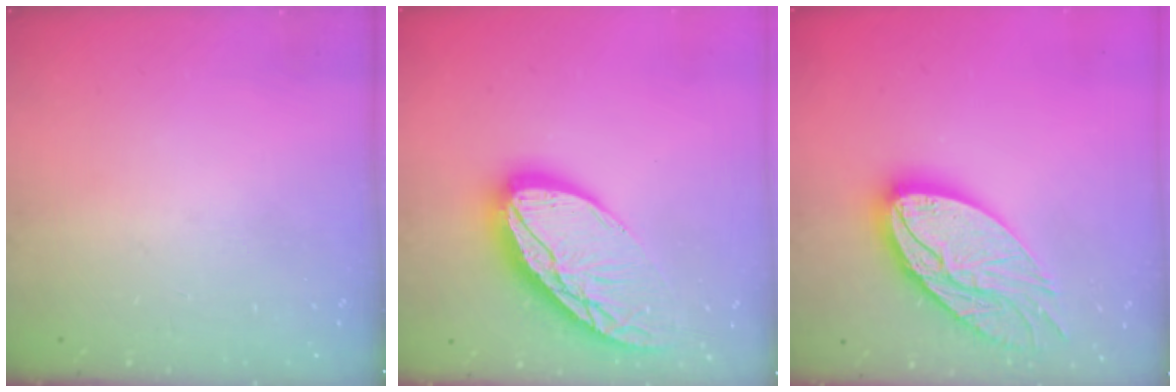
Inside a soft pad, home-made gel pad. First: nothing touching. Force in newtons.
{"total": 18.5, "press": 18.4, "slide": 1.6}
{"total": 20.5, "press": 20.5, "slide": 2.0}